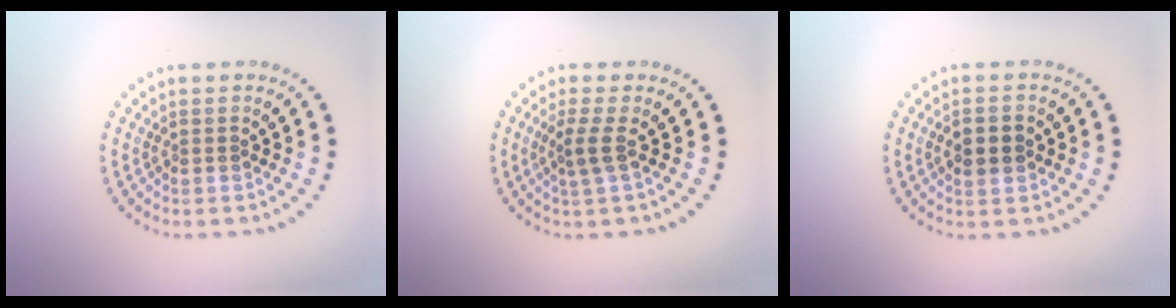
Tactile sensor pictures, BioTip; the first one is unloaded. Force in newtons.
{"total": 1.9, "press": 1.2, "slide": 1.5}
{"total": 2.9, "press": 2.9, "slide": 0.2}